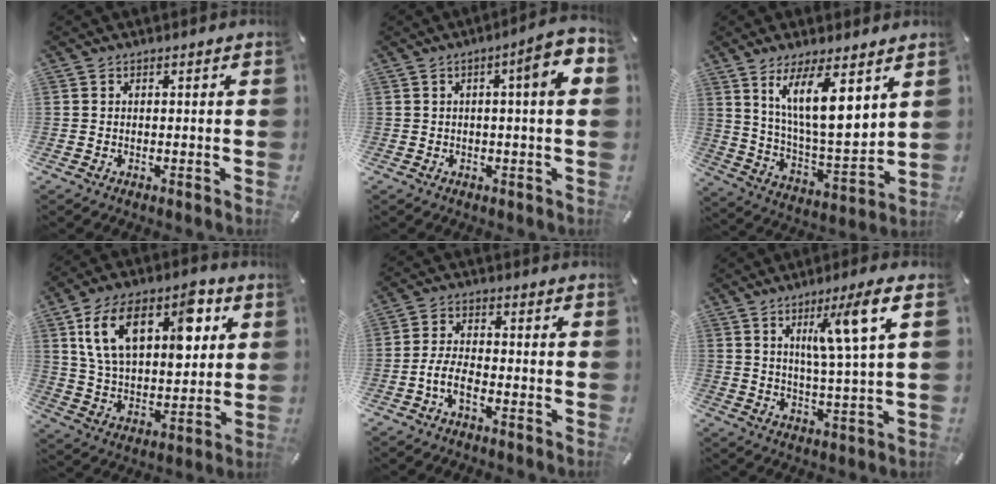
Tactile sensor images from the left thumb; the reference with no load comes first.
{"total": 8.2, "force": [2.0, 1.2, 7.9], "torque": [-0.107, -0.015, 0.024]}
{"total": 14.9, "force": [8.6, 4.5, 11.3], "torque": [-0.211, -0.040, 0.146]}
{"total": 17.7, "force": [7.8, 10.5, 11.9], "torque": [-0.204, -0.011, 0.137]}
{"total": 5.3, "force": [-2.6, 2.3, 4.0], "torque": [-0.088, 0.006, -0.051]}
{"total": 10.8, "force": [4.9, 0.5, 9.6], "torque": [-0.155, -0.016, 0.070]}